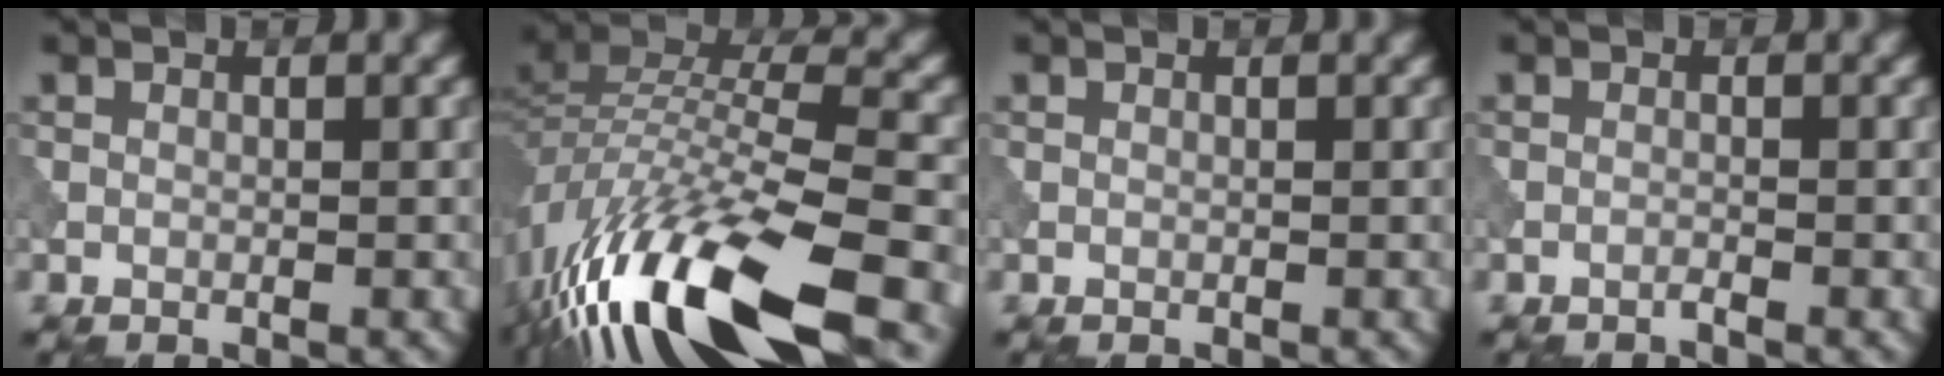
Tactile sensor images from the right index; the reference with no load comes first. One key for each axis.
{"total": 15.0, "fx": -8.7, "fy": 4.4, "fz": 11.4, "tx": -0.237, "ty": 0.003, "tz": -0.157}
{"total": 0.0}
{"total": 0.6, "fx": -0.5, "fy": -0.1, "fz": 0.3, "tx": -0.004, "ty": 0.003, "tz": -0.013}